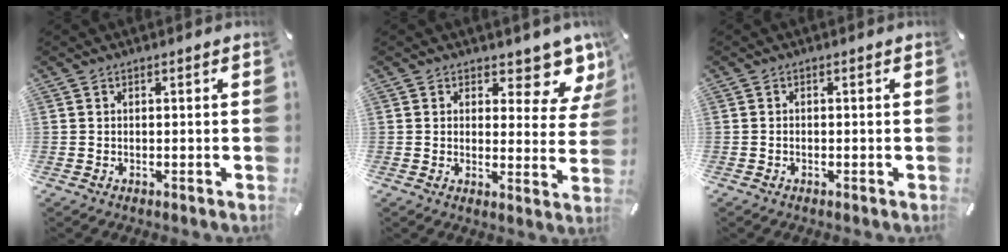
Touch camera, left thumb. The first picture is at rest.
{"total": 8.6, "force": [6.5, 4.0, 3.9], "torque": [-0.028, -0.064, 0.109]}
{"total": 0.6, "force": [-0.3, 0.4, 0.4], "torque": [-0.007, 0.000, -0.007]}